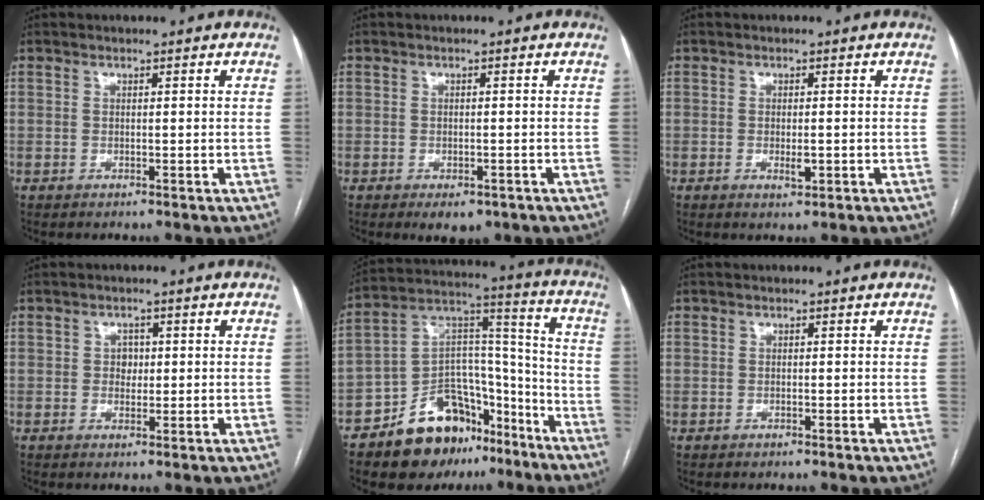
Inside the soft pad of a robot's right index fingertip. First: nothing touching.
{"total": 3.7, "force": [-2.3, 2.1, 2.0], "torque": [-0.019, -0.001, -0.021]}
{"total": 2.1, "force": [-0.5, 0.7, 1.9], "torque": [-0.033, -0.003, -0.005]}
{"total": 1.9, "force": [0.2, 1.5, 1.1], "torque": [-0.012, 0.003, 0.003]}
{"total": 18.4, "force": [-12.6, 10.0, 8.9], "torque": [-0.127, 0.070, -0.198]}
{"total": 0.0}